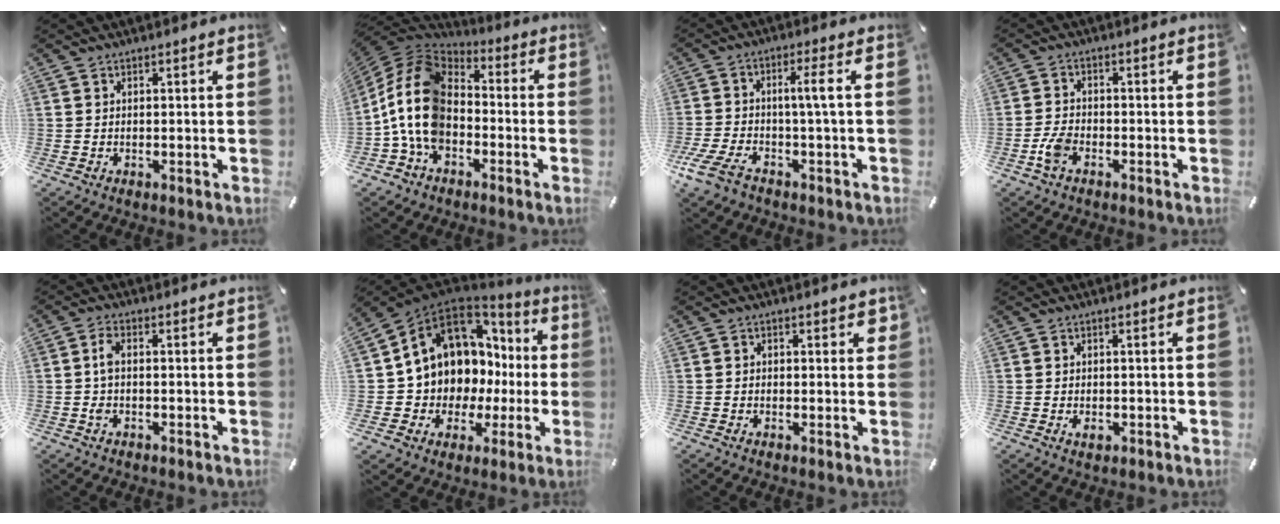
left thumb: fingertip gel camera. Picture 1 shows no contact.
{"total": 14.7, "force": [-4.2, 10.5, 9.3], "torque": [-0.220, 0.020, -0.086]}
{"total": 9.1, "force": [-2.2, 2.0, 8.5], "torque": [-0.180, -0.001, -0.049]}
{"total": 4.3, "force": [-2.3, 2.3, 2.8], "torque": [-0.073, 0.002, -0.046]}
{"total": 3.0, "force": [-0.4, 1.2, 2.7], "torque": [-0.059, 0.004, -0.011]}
{"total": 11.5, "force": [5.6, 9.1, 4.4], "torque": [-0.100, -0.061, 0.112]}
{"total": 1.3, "force": [0.1, 1.1, 0.7], "torque": [-0.006, 0.003, -0.003]}
{"total": 1.5, "force": [-0.4, 0.9, 1.1], "torque": [-0.029, -0.002, -0.010]}